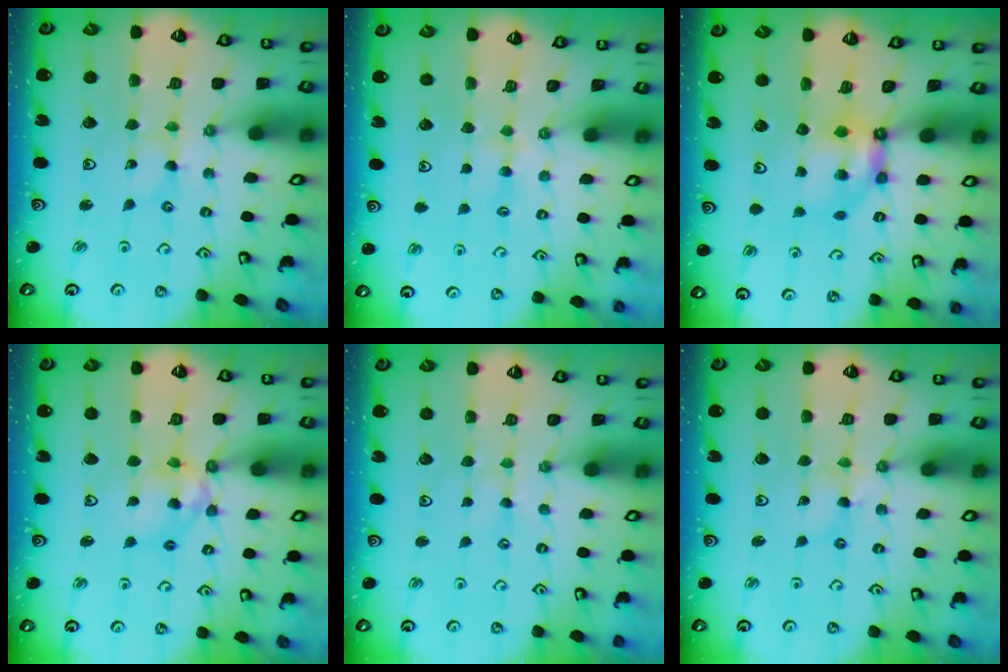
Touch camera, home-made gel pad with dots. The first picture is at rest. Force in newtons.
{"total": 3.4, "press": 3.4, "slide": 0.7}
{"total": 6.2, "press": 6.2, "slide": 0.5}
{"total": 10.9, "press": 10.8, "slide": 1.2}
{"total": 0.0}
{"total": 1.1, "press": 1.1, "slide": 0.1}